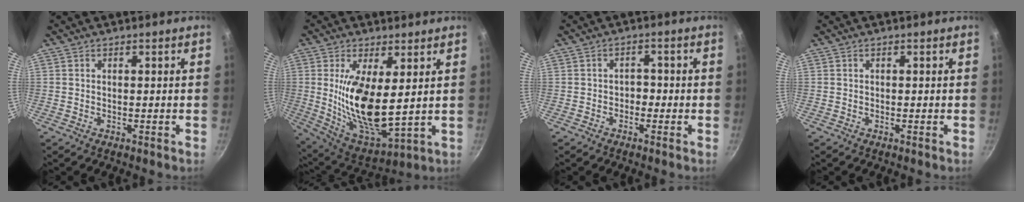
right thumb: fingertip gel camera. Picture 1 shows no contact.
{"total": 16.1, "force": [2.4, 6.4, 14.5], "torque": [-0.270, -0.039, 0.058]}
{"total": 2.2, "force": [-0.8, 1.7, 1.1], "torque": [0.001, 0.014, -0.014]}
{"total": 0.0}